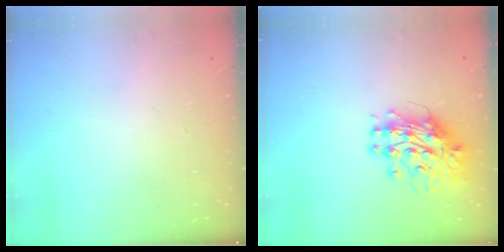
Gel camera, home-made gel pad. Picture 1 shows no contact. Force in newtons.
{"total": 13.5, "press": 13.4, "slide": 1.4}